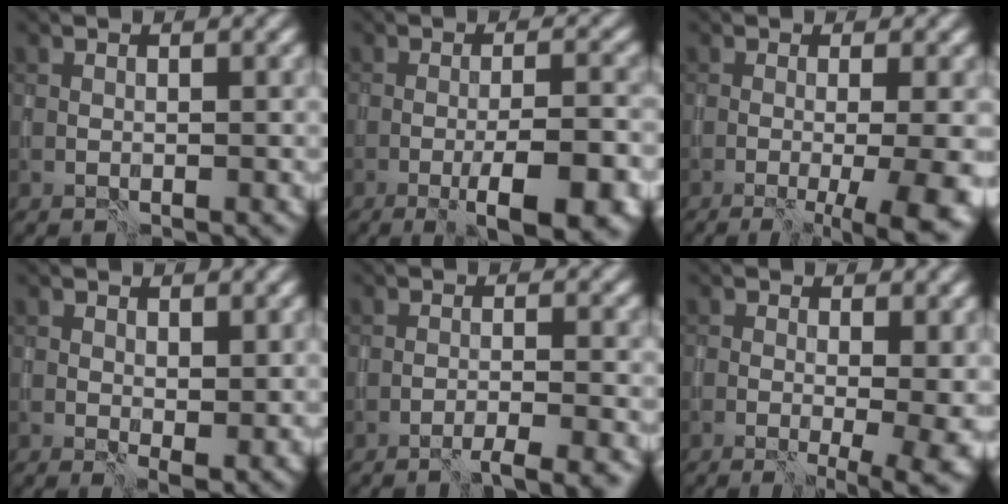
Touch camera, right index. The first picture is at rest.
{"total": 6.6, "force": [-2.8, 1.4, 5.8], "torque": [-0.078, -0.005, -0.041]}
{"total": 9.0, "force": [-2.3, 2.7, 8.2], "torque": [-0.064, -0.009, -0.025]}
{"total": 2.8, "force": [0.9, 1.3, 2.3], "torque": [-0.035, -0.012, 0.018]}
{"total": 3.1, "force": [-2.5, 0.2, 1.8], "torque": [-0.014, 0.004, -0.052]}
{"total": 8.3, "force": [-0.8, 3.4, 7.5], "torque": [-0.072, -0.008, -0.003]}